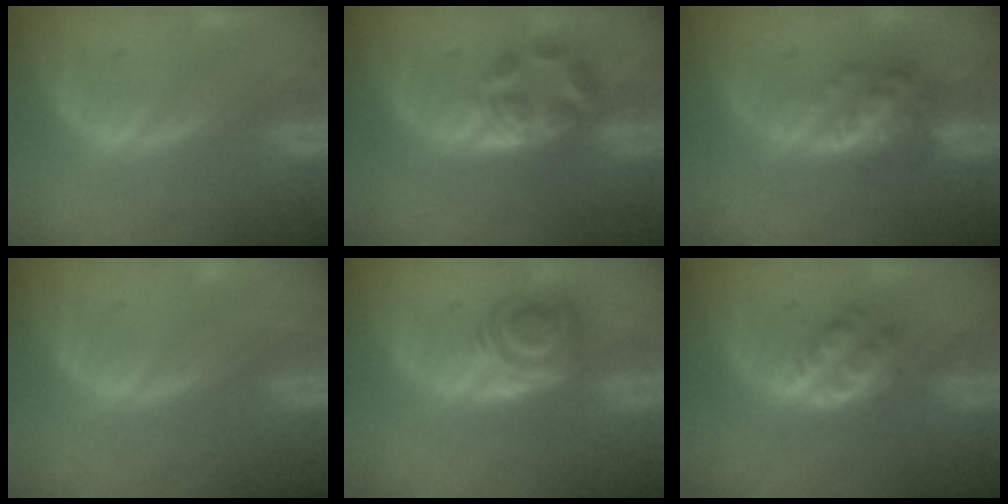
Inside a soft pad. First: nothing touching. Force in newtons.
{"total": 5.7, "press": 4.8, "slide": 3.2}
{"total": 6.0, "press": 5.3, "slide": 2.8}
{"total": 0.0}
{"total": 5.8, "press": 4.9, "slide": 3.0}
{"total": 4.1, "press": 4.0, "slide": 0.9}